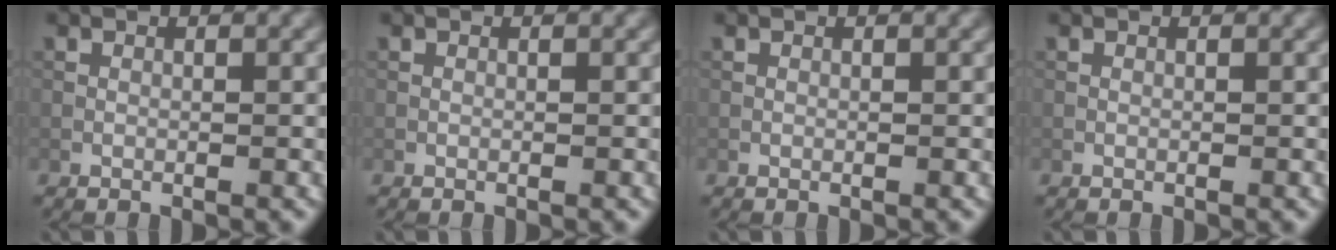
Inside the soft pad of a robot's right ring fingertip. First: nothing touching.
{"total": 0.0}
{"total": 0.0}
{"total": 0.0}